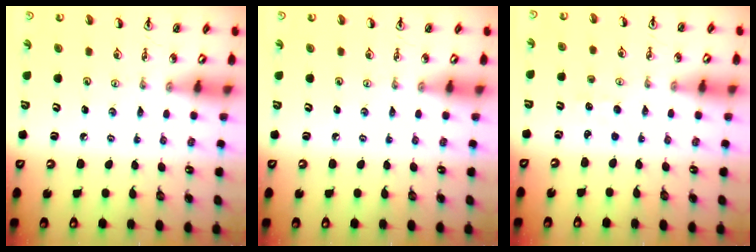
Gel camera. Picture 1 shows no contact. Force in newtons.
{"total": 0.0}
{"total": 1.2, "press": 1.1, "slide": 0.2}